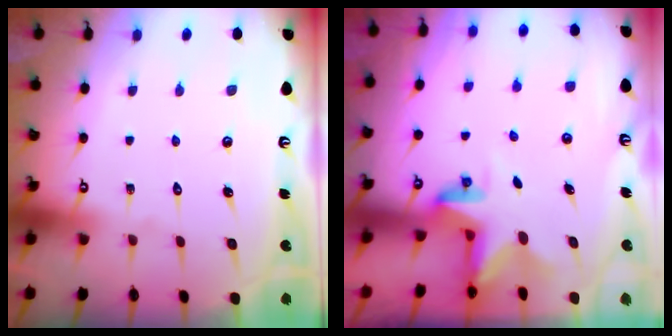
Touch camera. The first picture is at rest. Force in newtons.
{"total": 3.3, "press": 3.3, "slide": 0.2}